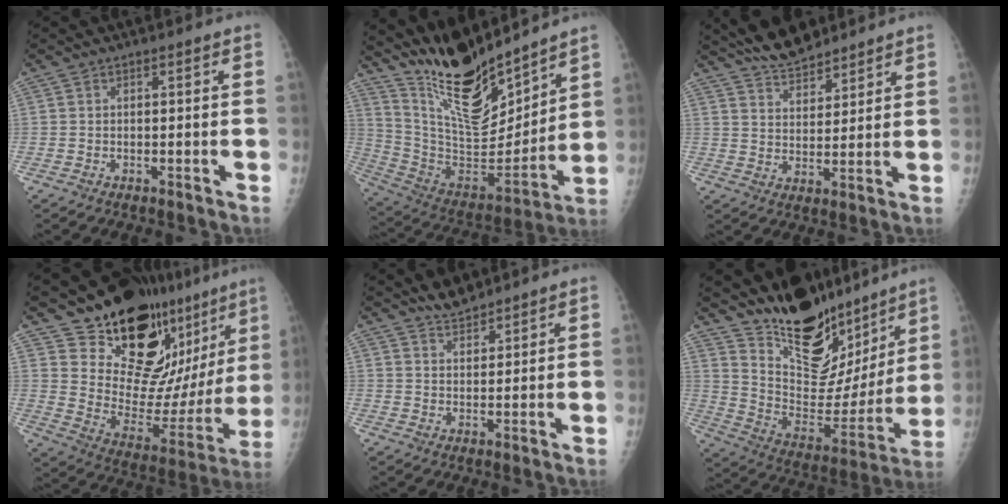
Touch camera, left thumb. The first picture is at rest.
{"total": 19.9, "force": [16.7, 5.1, 9.6], "torque": [-0.128, -0.109, 0.309]}
{"total": 9.4, "force": [8.3, 2.9, 3.3], "torque": [-0.038, -0.040, 0.150]}
{"total": 23.4, "force": [18.1, 9.7, 11.3], "torque": [-0.112, -0.132, 0.259]}
{"total": 3.9, "force": [3.7, 1.1, 1.1], "torque": [-0.008, -0.019, 0.065]}
{"total": 23.4, "force": [17.6, 10.4, 11.2], "torque": [-0.127, -0.111, 0.286]}